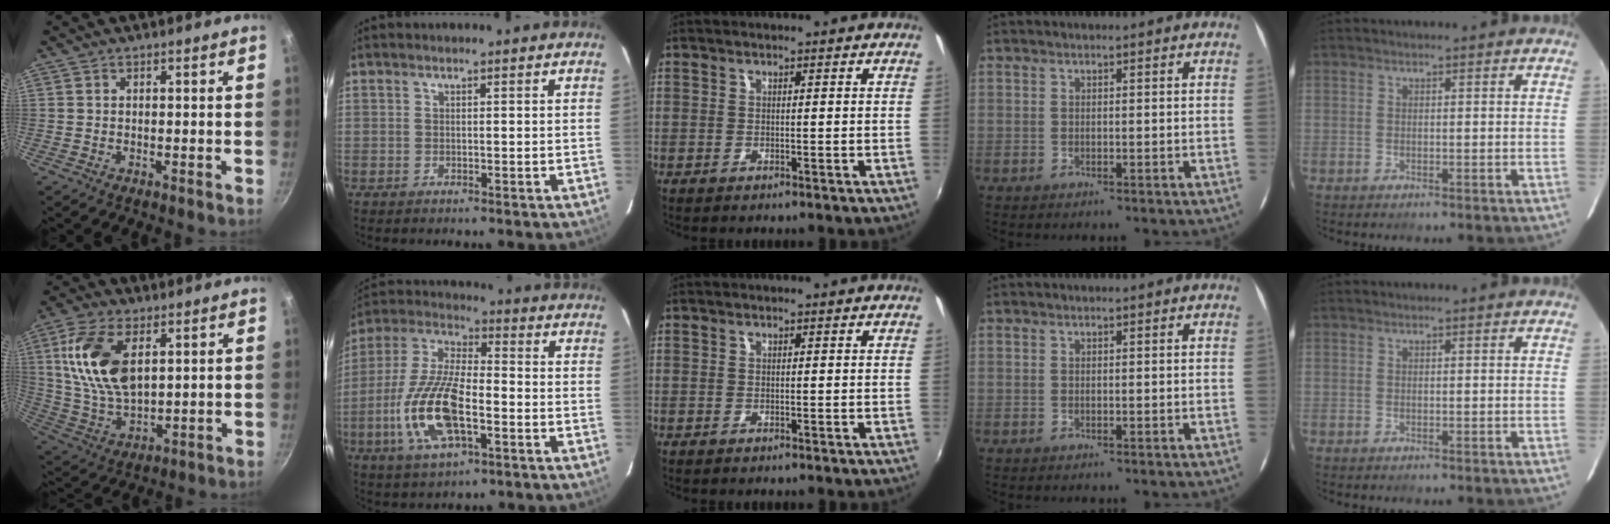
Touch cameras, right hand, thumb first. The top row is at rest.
{"thumb": {"total": 15.5, "force": [4.8, 8.3, 12.2], "torque": [-0.226, -0.014, 0.102]}, "index": {"total": 16.5, "force": [-5.1, 6.3, 14.3], "torque": [-0.308, -0.005, -0.097]}}